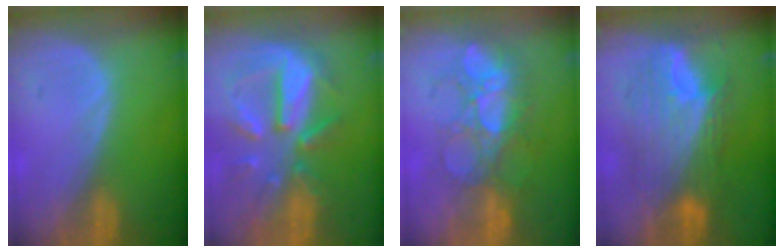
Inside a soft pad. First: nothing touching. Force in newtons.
{"total": 10.3, "press": 9.3, "slide": 4.4}
{"total": 7.7, "press": 7.6, "slide": 1.4}
{"total": 10.0, "press": 10.0, "slide": 0.6}